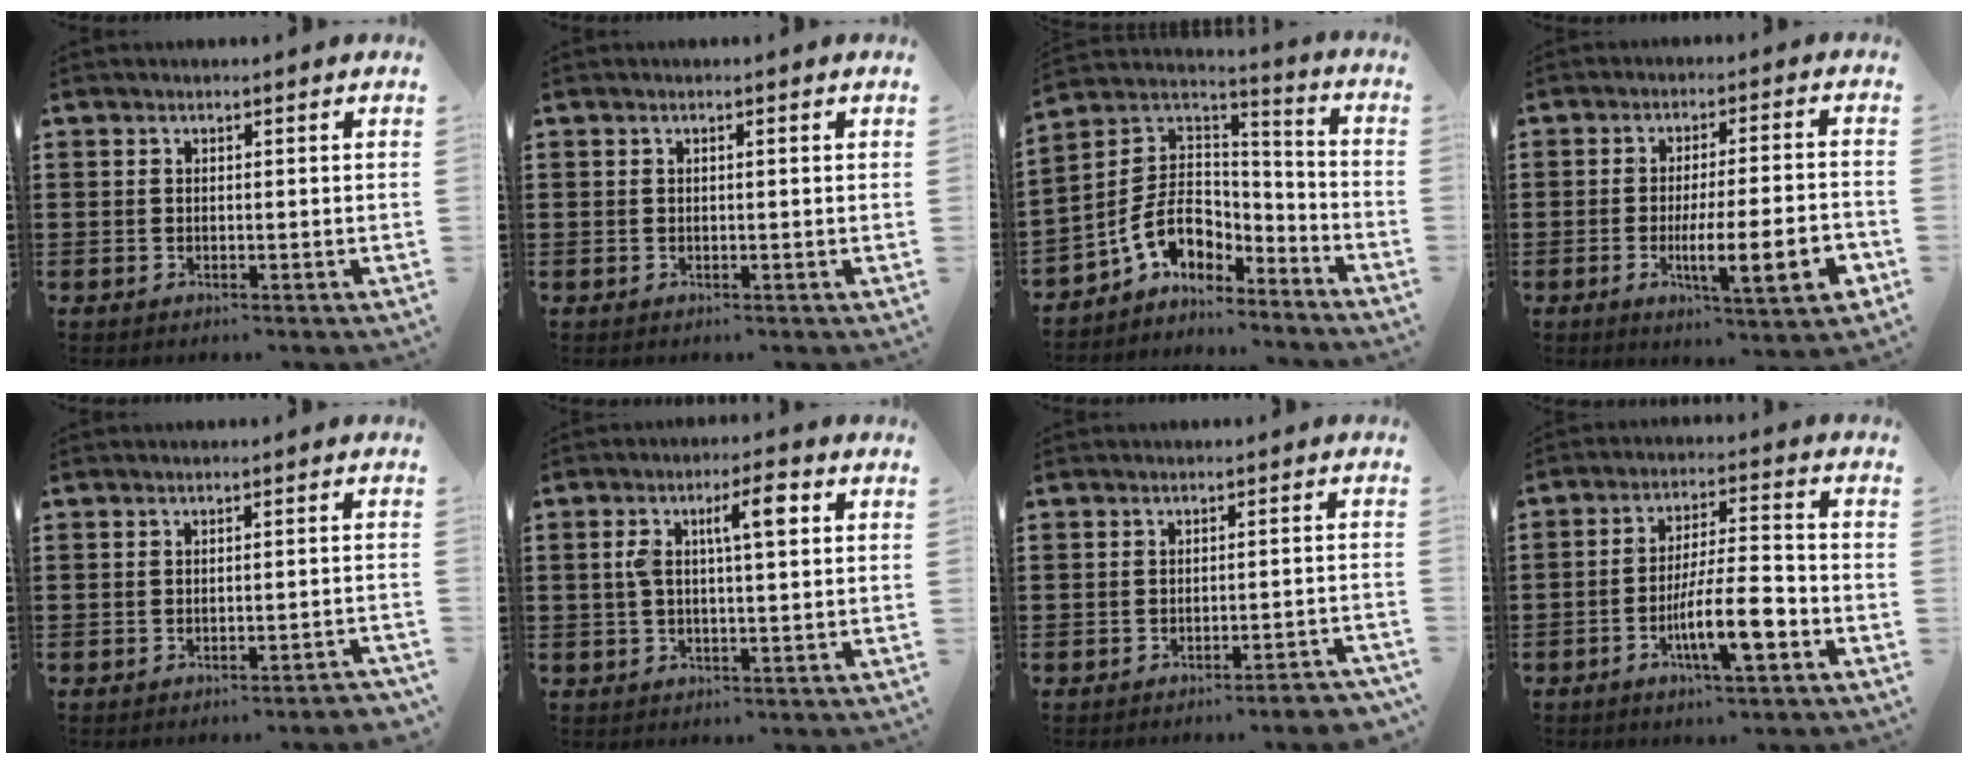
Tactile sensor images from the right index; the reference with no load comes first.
{"total": 0.6, "force": [0.2, 0.0, 0.5], "torque": [-0.010, -0.001, 0.004]}
{"total": 8.8, "force": [-4.4, 5.9, 4.8], "torque": [-0.124, 0.001, -0.088]}
{"total": 10.5, "force": [-3.2, 1.9, 9.8], "torque": [-0.158, -0.007, -0.055]}
{"total": 1.2, "force": [-1.0, -0.2, 0.6], "torque": [-0.011, -0.002, -0.019]}
{"total": 6.2, "force": [1.5, 1.8, 5.7], "torque": [-0.107, 0.008, 0.020]}
{"total": 2.4, "force": [-2.2, -0.1, 1.1], "torque": [-0.020, -0.002, -0.045]}
{"total": 9.9, "force": [-4.0, 2.6, 8.7], "torque": [-0.165, -0.002, -0.072]}